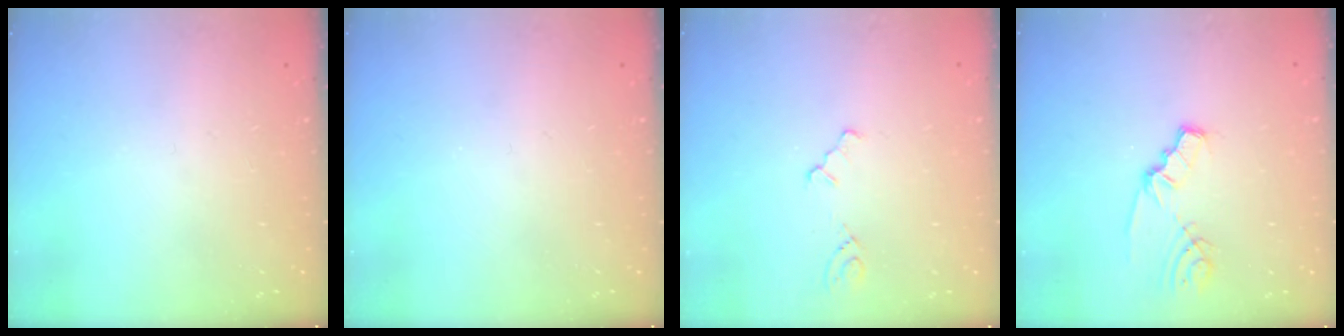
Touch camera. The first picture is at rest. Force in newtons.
{"total": 0.0}
{"total": 1.5, "press": 1.5, "slide": 0.3}
{"total": 2.7, "press": 2.7, "slide": 0.3}